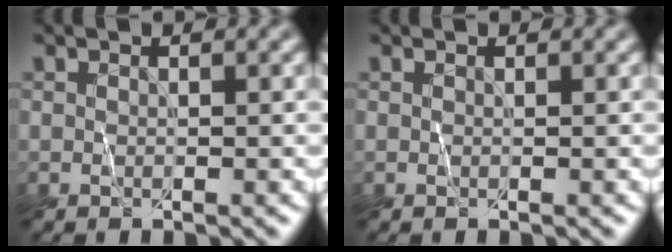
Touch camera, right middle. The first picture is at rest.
{"total": 0.0}